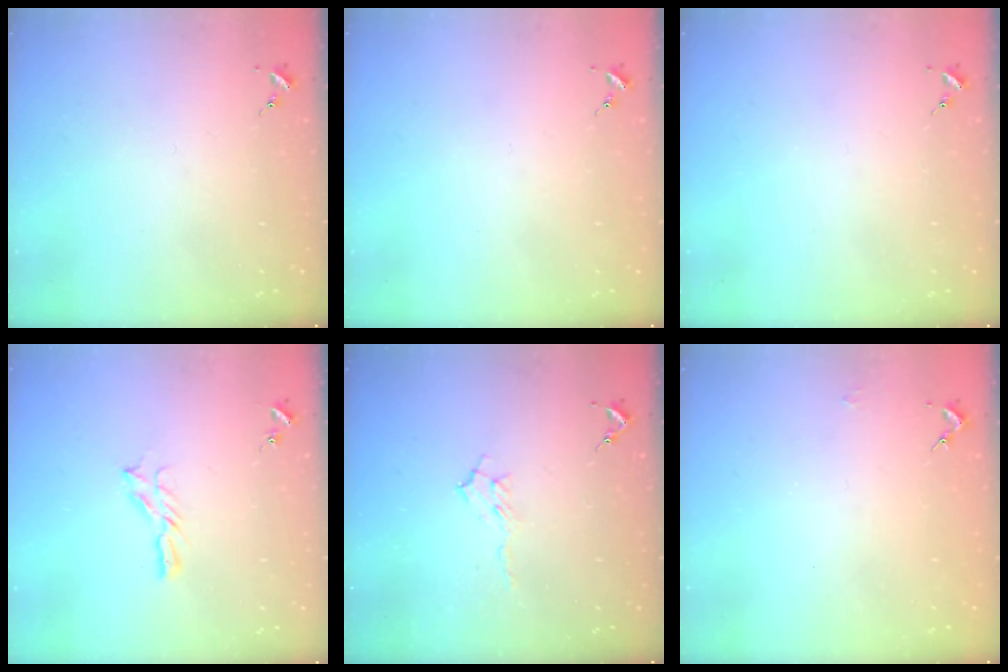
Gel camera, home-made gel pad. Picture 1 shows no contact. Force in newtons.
{"total": 0.0}
{"total": 0.0}
{"total": 6.2, "press": 6.2, "slide": 0.1}
{"total": 5.6, "press": 5.6, "slide": 0.8}
{"total": 2.1, "press": 2.1, "slide": 0.3}